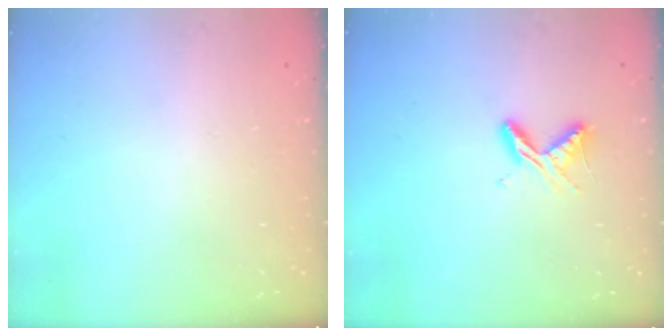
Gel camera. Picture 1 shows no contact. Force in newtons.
{"total": 6.5, "press": 6.4, "slide": 0.7}